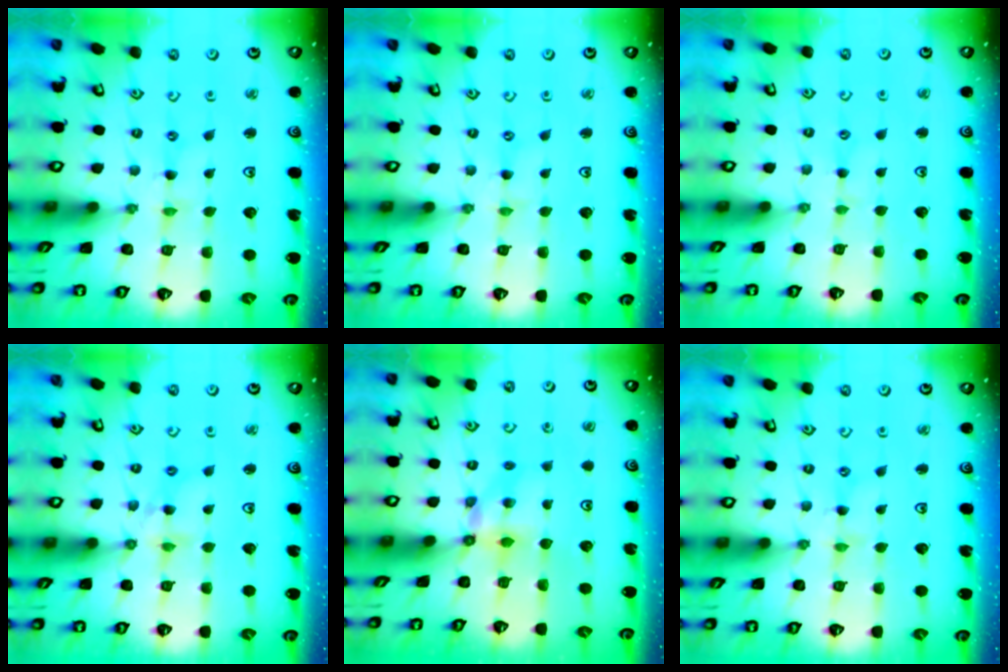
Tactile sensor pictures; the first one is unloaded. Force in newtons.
{"total": 0.0}
{"total": 2.4, "press": 2.3, "slide": 0.3}
{"total": 6.1, "press": 6.1, "slide": 0.5}
{"total": 5.5, "press": 5.5, "slide": 0.1}
{"total": 1.1, "press": 1.0, "slide": 0.2}